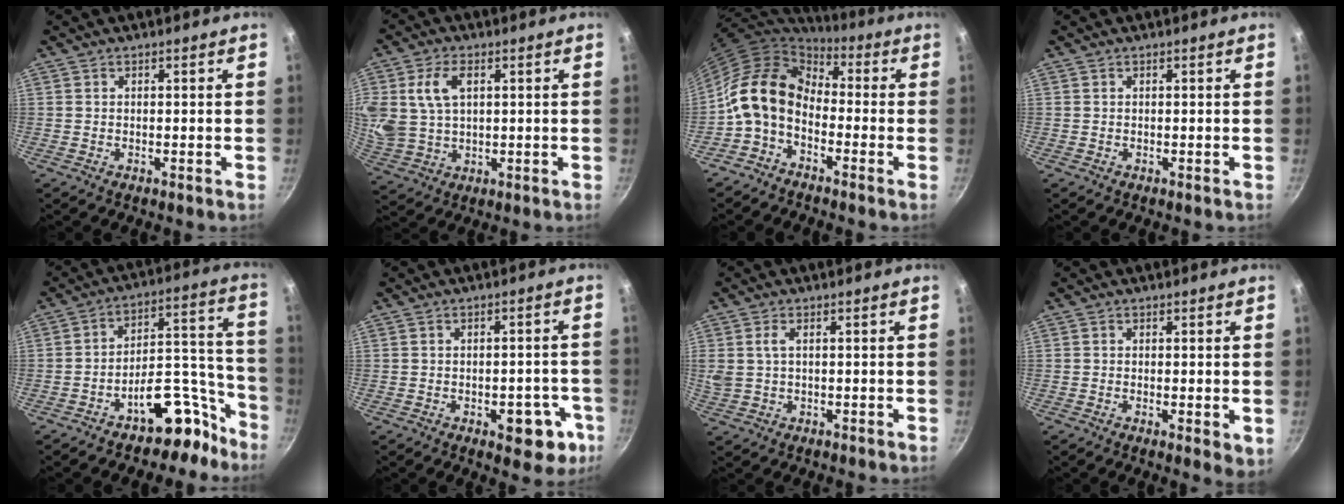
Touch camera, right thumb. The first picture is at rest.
{"total": 12.0, "force": [3.2, 8.1, 8.3], "torque": [-0.164, -0.001, 0.068]}
{"total": 12.3, "force": [-2.1, 8.9, 8.2], "torque": [-0.135, 0.044, -0.060]}
{"total": 0.0}
{"total": 13.4, "force": [-9.2, 6.8, 7.0], "torque": [-0.027, 0.123, -0.132]}
{"total": 8.5, "force": [-3.3, 4.6, 6.3], "torque": [-0.042, 0.018, -0.034]}
{"total": 4.7, "force": [1.0, 2.9, 3.5], "torque": [-0.068, 0.003, 0.023]}
{"total": 3.5, "force": [-0.4, 1.2, 3.3], "torque": [-0.045, -0.014, -0.005]}